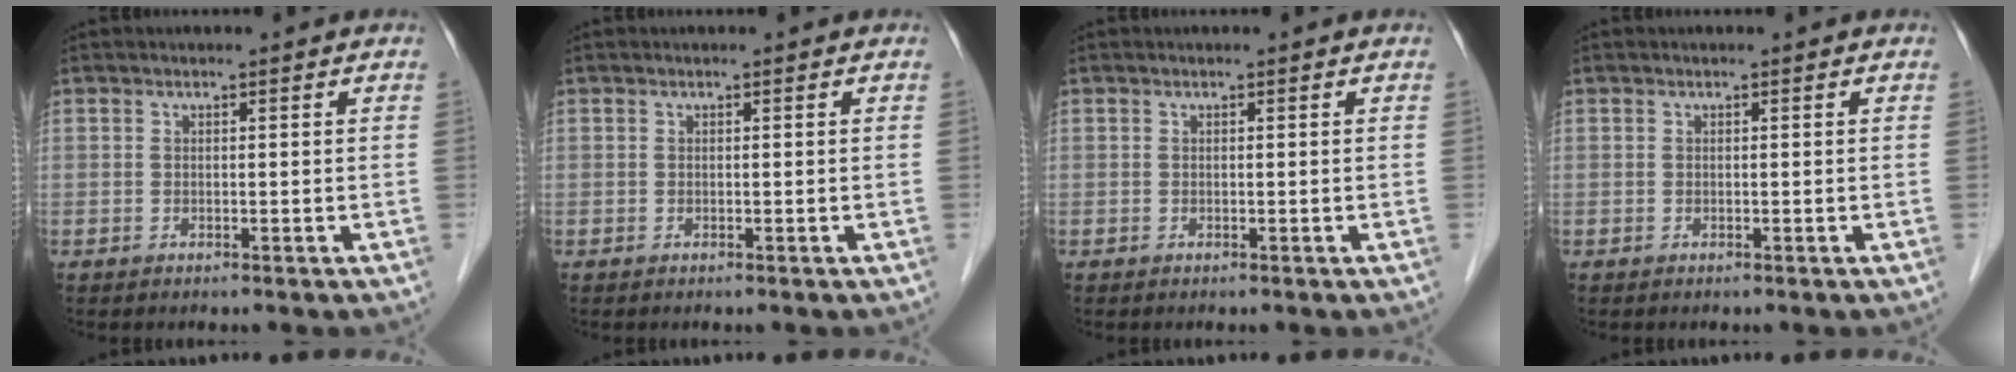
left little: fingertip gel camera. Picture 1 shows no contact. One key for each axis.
{"total": 0.0}
{"total": 0.0}
{"total": 0.0}